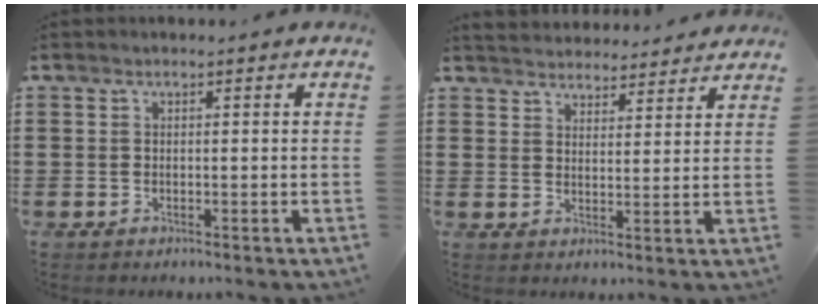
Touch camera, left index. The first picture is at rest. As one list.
[{"total": 3.5, "force": [3.4, 0.3, -0.5], "torque": [-0.004, -0.016, 0.062]}]